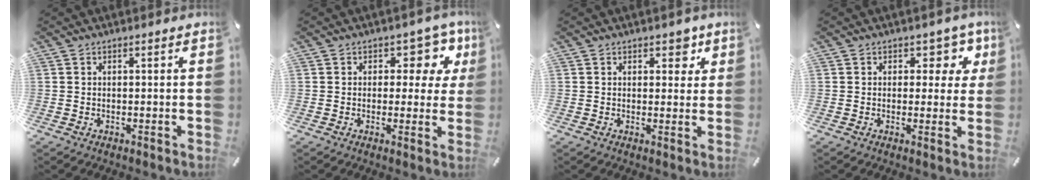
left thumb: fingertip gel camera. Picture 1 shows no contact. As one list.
[{"total": 8.3, "force": [3.6, 5.5, 5.0], "torque": [-0.049, -0.022, 0.056]}, {"total": 4.1, "force": [2.2, 2.7, 2.2], "torque": [-0.011, -0.007, 0.029]}, {"total": 6.6, "force": [2.9, 4.4, 4.0], "torque": [-0.025, -0.015, 0.041]}]